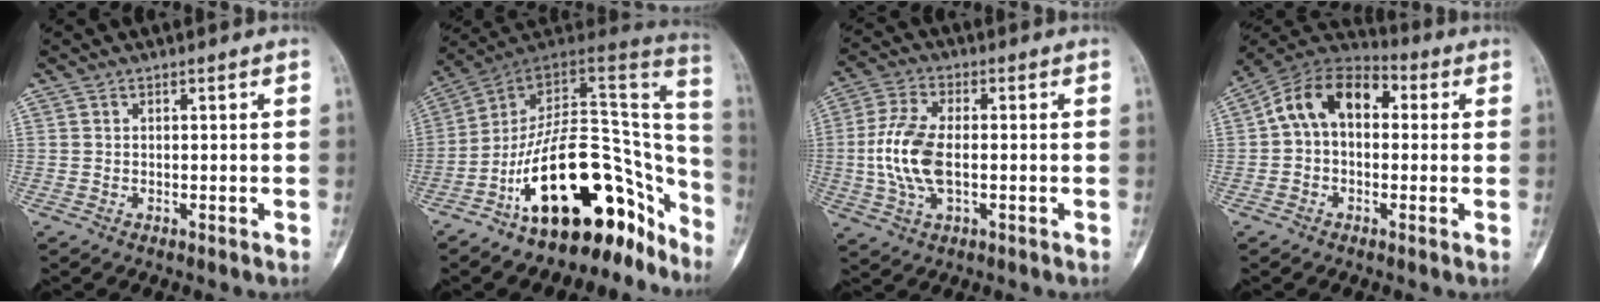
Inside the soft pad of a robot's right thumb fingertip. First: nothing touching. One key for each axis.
{"total": 24.4, "fx": -14.6, "fy": 12.1, "fz": 15.3, "tx": -0.109, "ty": 0.137, "tz": -0.218}
{"total": 10.7, "fx": -0.8, "fy": 5.4, "fz": 9.2, "tx": -0.205, "ty": 0.008, "tz": -0.017}
{"total": 12.6, "fx": 1.6, "fy": 8.4, "fz": 9.2, "tx": -0.137, "ty": 0.042, "tz": 0.010}